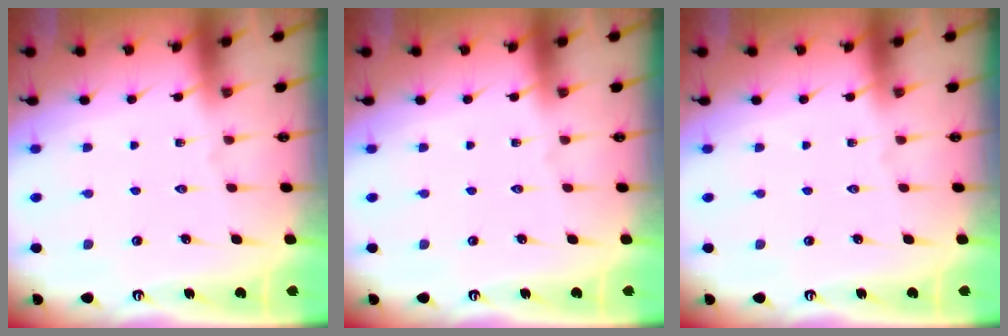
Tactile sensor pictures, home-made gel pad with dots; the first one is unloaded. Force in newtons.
{"total": 0.0}
{"total": 0.0}